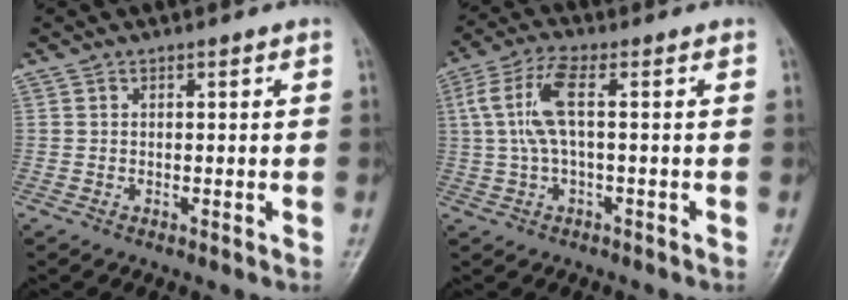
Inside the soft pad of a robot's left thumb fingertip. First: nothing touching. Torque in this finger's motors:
{"motor_torque": [0.29, 0.11, 1.16, 0.10, 0.29]}